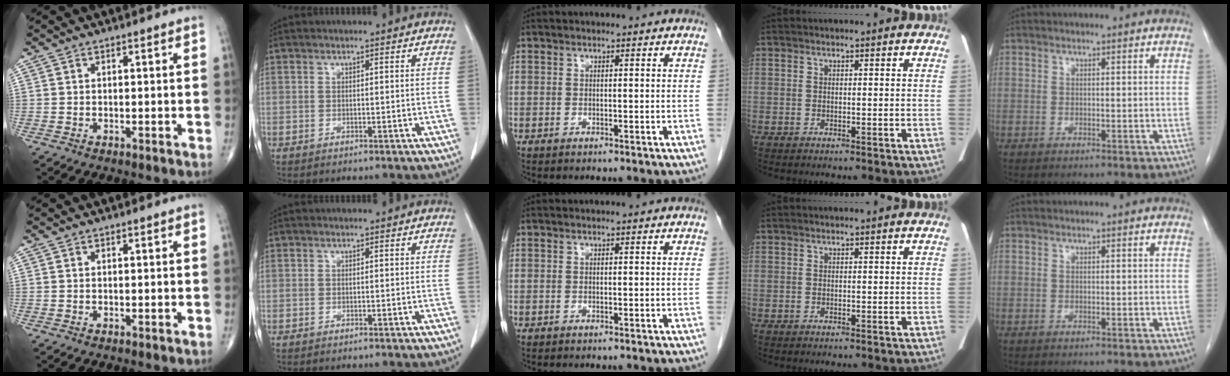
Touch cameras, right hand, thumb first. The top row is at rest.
{}